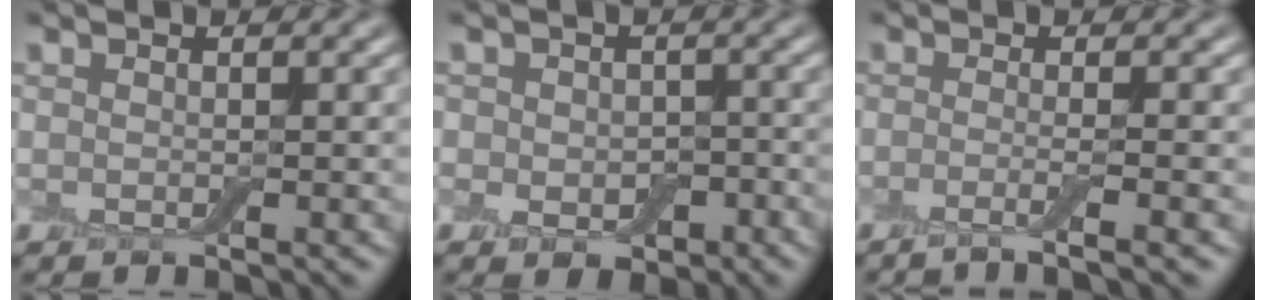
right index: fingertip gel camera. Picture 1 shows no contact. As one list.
[{"total": 3.8, "force": [-0.9, 3.0, 2.1], "torque": [-0.017, -0.007, -0.017]}, {"total": 2.8, "force": [-1.1, 0.7, 2.4], "torque": [-0.024, -0.006, -0.034]}]